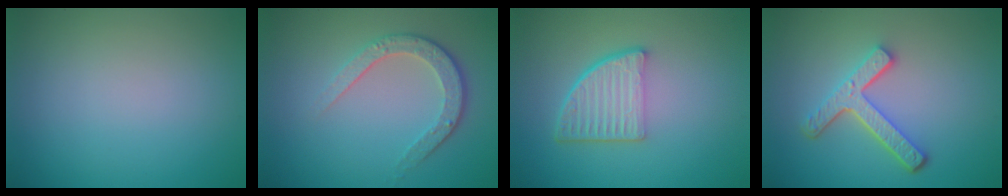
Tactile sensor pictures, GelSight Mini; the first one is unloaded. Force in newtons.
{"total": 3.5, "press": 2.8, "slide": 2.1}
{"total": 4.8, "press": 3.4, "slide": 3.4}
{"total": 4.2, "press": 3.3, "slide": 2.6}